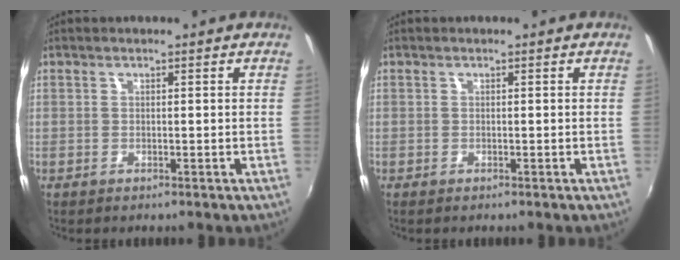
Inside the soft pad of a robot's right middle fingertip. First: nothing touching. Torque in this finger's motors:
{"motor_torque": [-0.22, -1.24, -0.11, -0.01]}